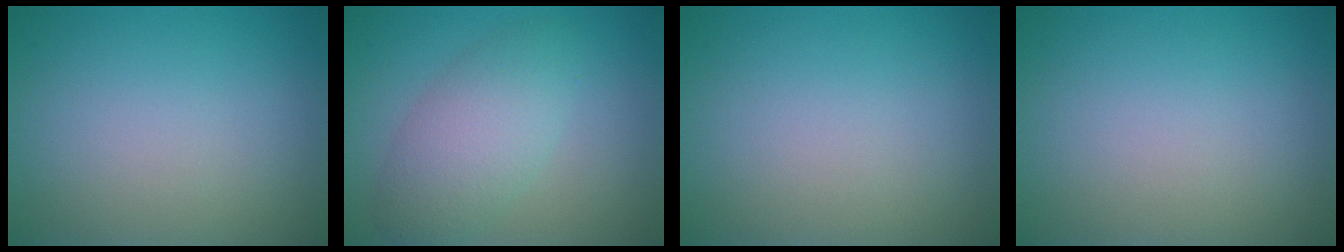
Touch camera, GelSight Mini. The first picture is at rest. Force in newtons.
{"total": 4.7, "press": 4.7, "slide": 0.1}
{"total": 0.0}
{"total": 0.0}